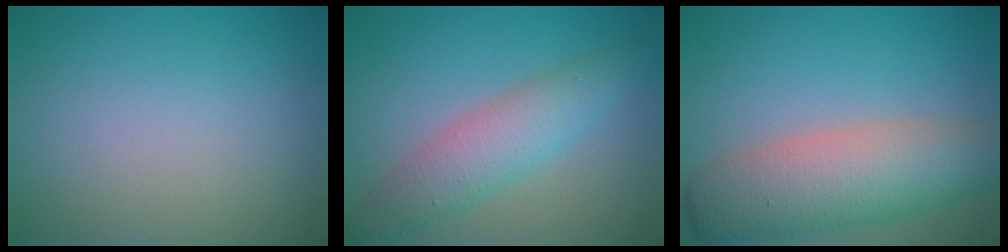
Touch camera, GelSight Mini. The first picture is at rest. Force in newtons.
{"total": 4.4, "press": 4.4, "slide": 0.2}
{"total": 8.0, "press": 8.0, "slide": 0.5}